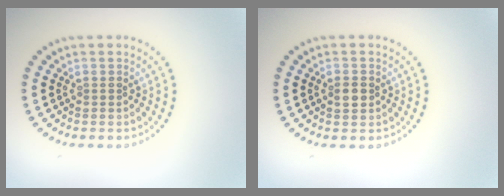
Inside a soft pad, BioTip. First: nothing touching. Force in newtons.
{"total": 1.5, "press": 1.4, "slide": 0.3}